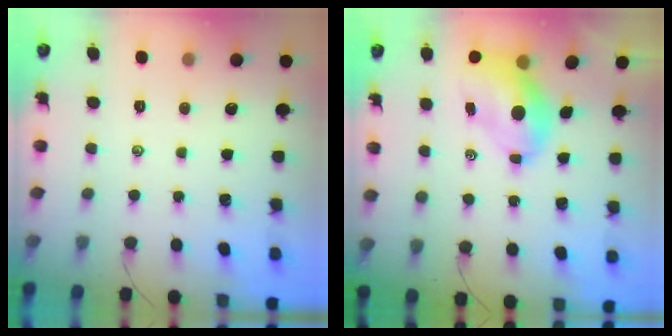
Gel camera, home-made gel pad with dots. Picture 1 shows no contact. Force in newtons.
{"total": 7.4, "press": 7.2, "slide": 2.0}